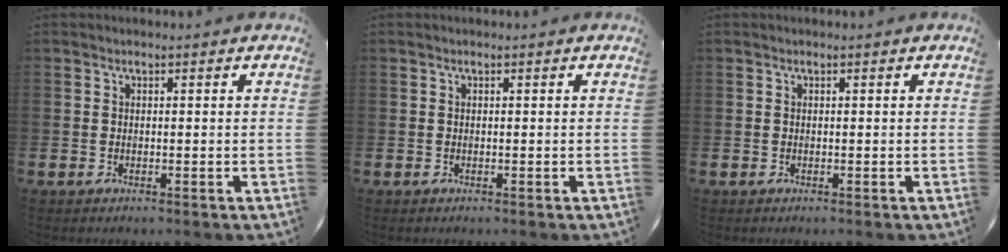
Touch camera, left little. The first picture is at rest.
{"total": 0.0}
{"total": 0.0}